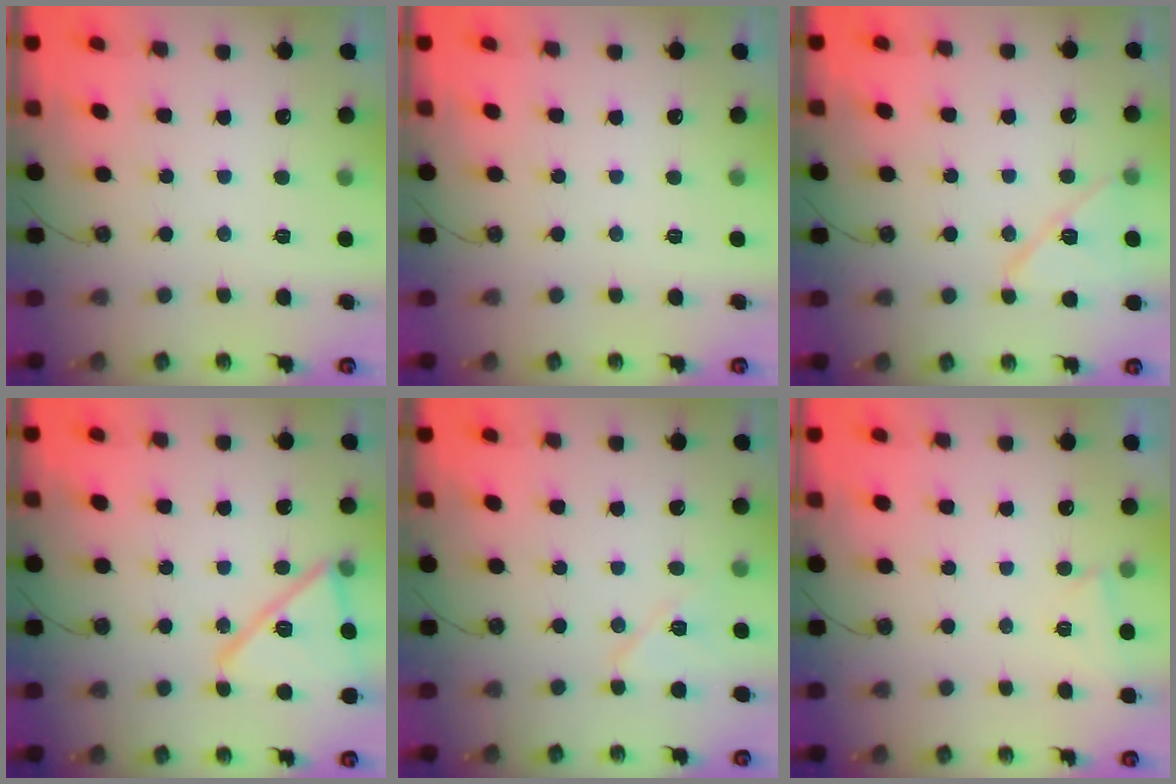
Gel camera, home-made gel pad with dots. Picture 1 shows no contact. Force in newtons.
{"total": 0.0}
{"total": 11.6, "press": 11.5, "slide": 1.5}
{"total": 17.8, "press": 17.7, "slide": 2.4}
{"total": 8.2, "press": 6.9, "slide": 4.3}
{"total": 2.1, "press": 1.9, "slide": 0.9}